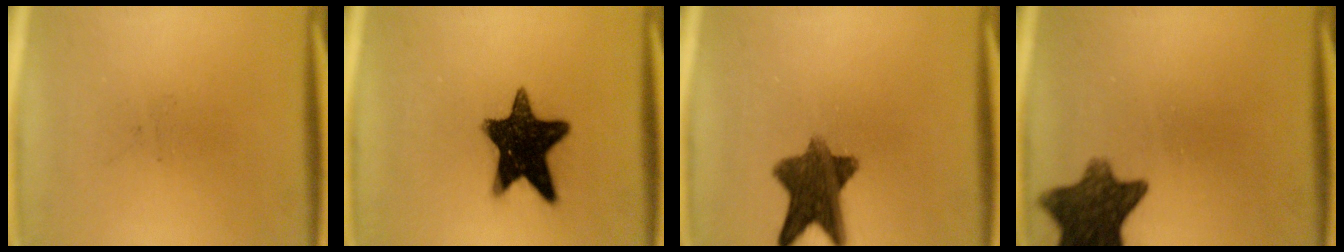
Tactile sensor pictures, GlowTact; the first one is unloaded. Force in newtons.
{"total": 15.1}
{"total": 9.9}
{"total": 11.0}